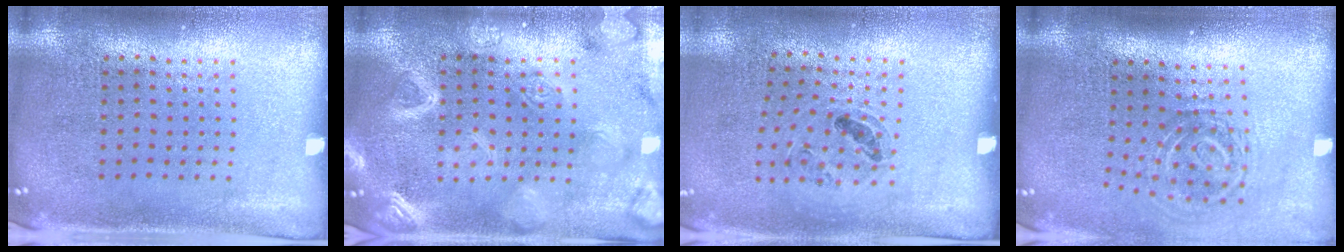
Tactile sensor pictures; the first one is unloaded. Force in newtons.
{"total": 3.2, "press": 3.2, "slide": 0.2}
{"total": 1.0, "press": 0.9, "slide": 0.4}
{"total": 1.8, "press": 1.2, "slide": 1.3}